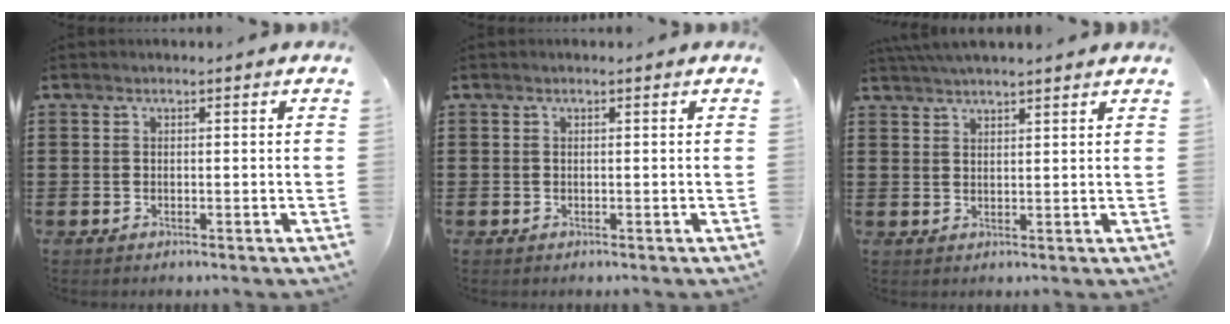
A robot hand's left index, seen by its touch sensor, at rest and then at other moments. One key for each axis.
{"total": 0.0}
{"total": 3.0, "fx": 2.9, "fy": 0.1, "fz": 0.9, "tx": -0.023, "ty": 0.000, "tz": 0.055}